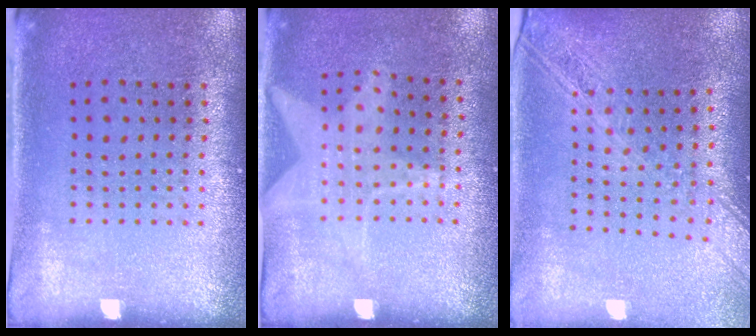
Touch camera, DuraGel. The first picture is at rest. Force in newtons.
{"total": 1.2, "press": 1.1, "slide": 0.3}
{"total": 2.1, "press": 1.8, "slide": 1.1}